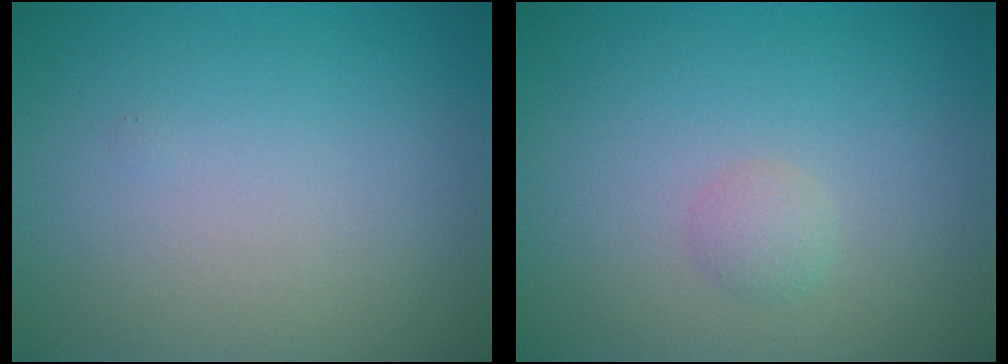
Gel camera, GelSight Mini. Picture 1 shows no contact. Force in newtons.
{"total": 1.1, "press": 1.1, "slide": 0.0}